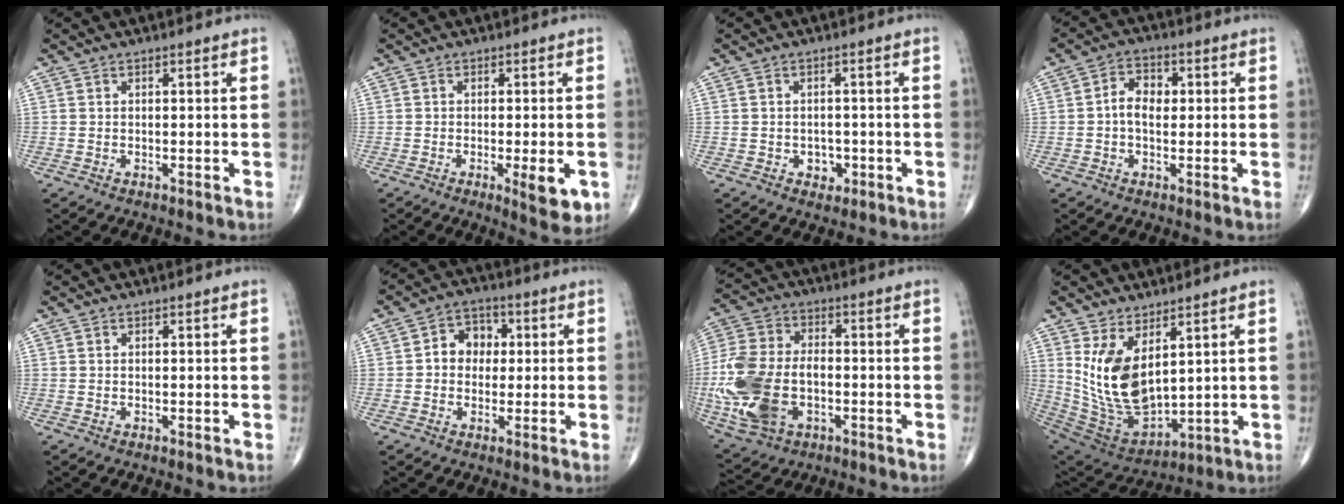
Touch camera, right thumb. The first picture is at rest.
{"total": 6.3, "force": [-1.9, 1.6, 5.8], "torque": [-0.073, -0.013, -0.024]}
{"total": 2.6, "force": [-1.0, 2.1, 1.3], "torque": [-0.004, 0.004, -0.010]}
{"total": 5.4, "force": [0.2, 3.7, 4.0], "torque": [-0.062, 0.016, -0.006]}
{"total": 0.0}
{"total": 6.6, "force": [0.6, 5.4, 3.7], "torque": [-0.026, 0.015, 0.000]}
{"total": 18.4, "force": [-3.9, 11.6, 13.7], "torque": [-0.302, 0.007, -0.065]}
{"total": 14.8, "force": [4.6, 7.8, 11.8], "torque": [-0.209, -0.034, 0.117]}